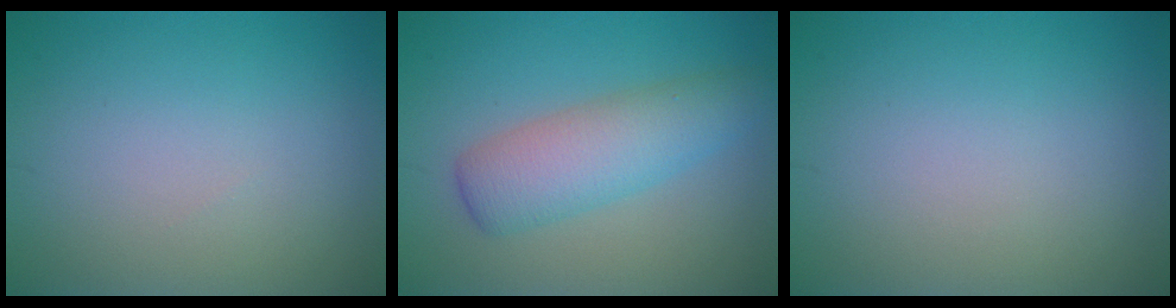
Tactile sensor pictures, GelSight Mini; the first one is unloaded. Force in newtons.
{"total": 5.0, "press": 5.0, "slide": 0.1}
{"total": 0.0}